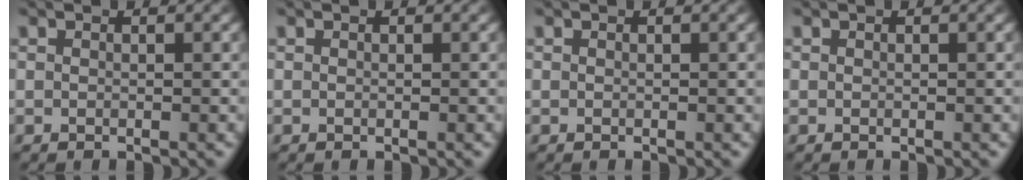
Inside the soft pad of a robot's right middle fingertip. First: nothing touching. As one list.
[{"total": 0.0}, {"total": 0.0}, {"total": 0.0}]